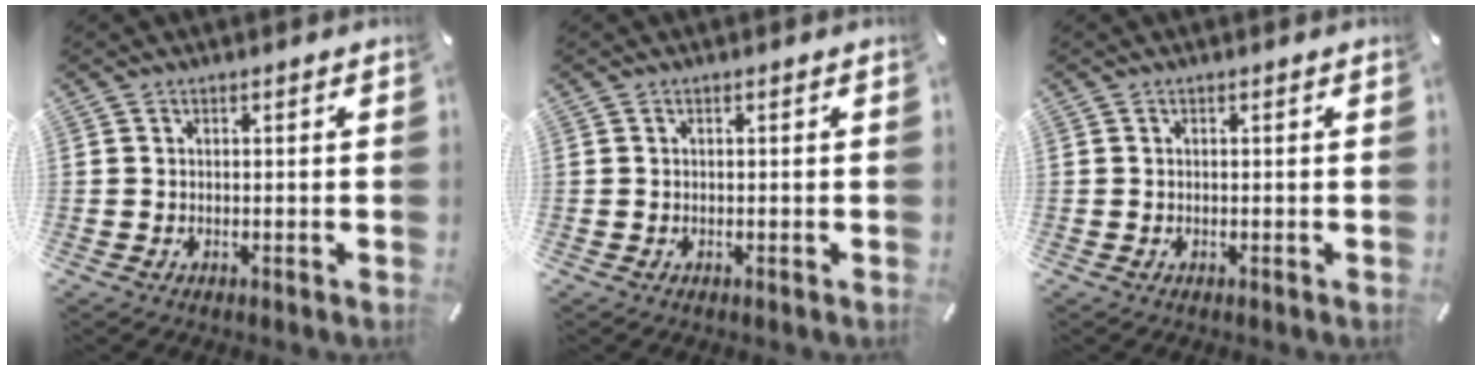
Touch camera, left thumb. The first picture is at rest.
{"total": 0.0}
{"total": 0.0}